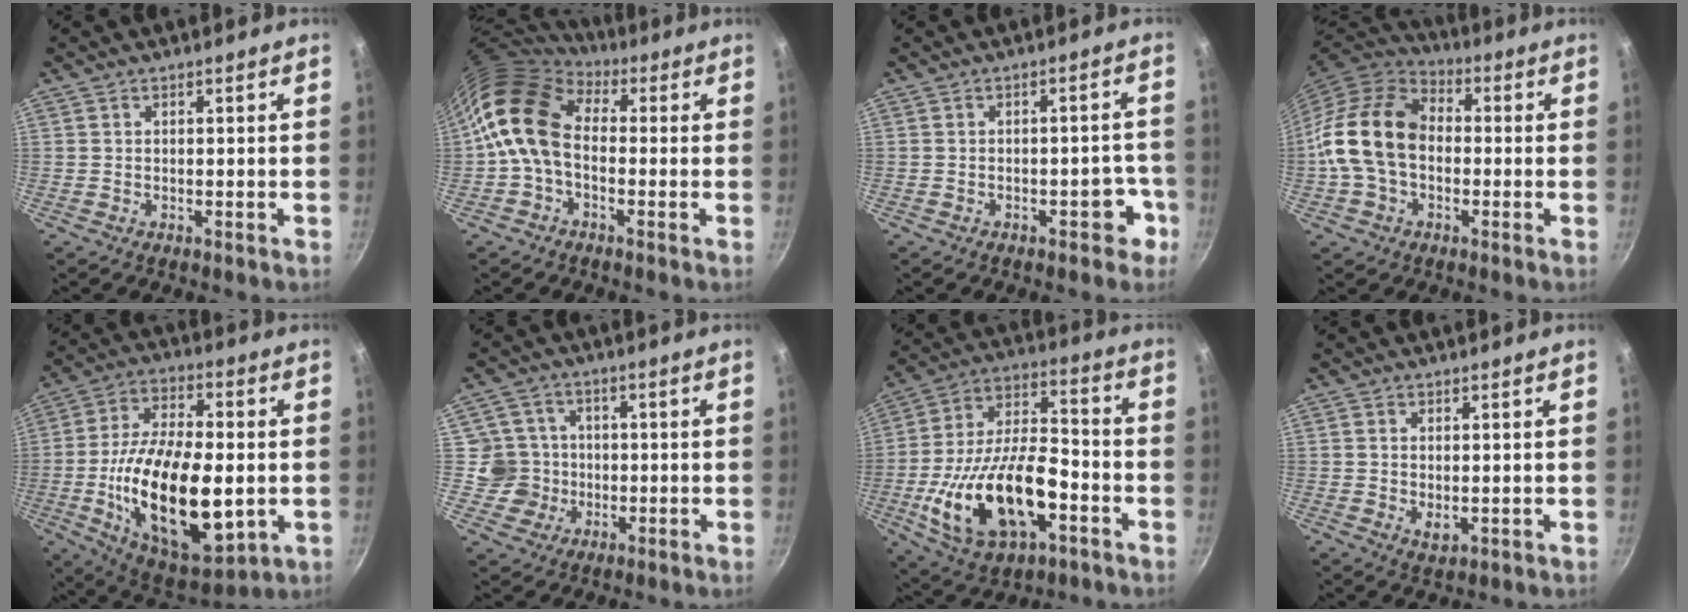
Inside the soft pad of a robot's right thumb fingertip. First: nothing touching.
{"total": 12.9, "force": [0.1, 9.0, 9.2], "torque": [-0.154, 0.026, -0.022]}
{"total": 4.8, "force": [-2.4, 2.7, 3.2], "torque": [-0.004, 0.030, -0.025]}
{"total": 16.7, "force": [-0.9, 12.0, 11.6], "torque": [-0.197, 0.036, -0.029]}
{"total": 25.6, "force": [-3.6, 12.6, 22.0], "torque": [-0.374, 0.007, -0.052]}
{"total": 7.1, "force": [-0.6, 7.1, 0.4], "torque": [0.043, 0.014, -0.017]}
{"total": 22.8, "force": [-7.0, 11.8, 18.3], "torque": [-0.331, 0.035, -0.118]}
{"total": 2.6, "force": [0.1, 1.6, 2.1], "torque": [-0.034, -0.007, 0.004]}